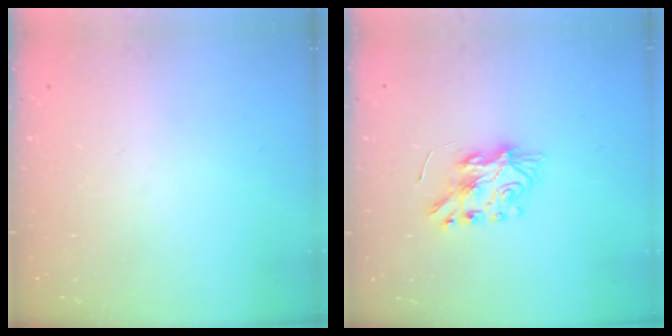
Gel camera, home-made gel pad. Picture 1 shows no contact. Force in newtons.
{"total": 7.7, "press": 7.7, "slide": 0.6}